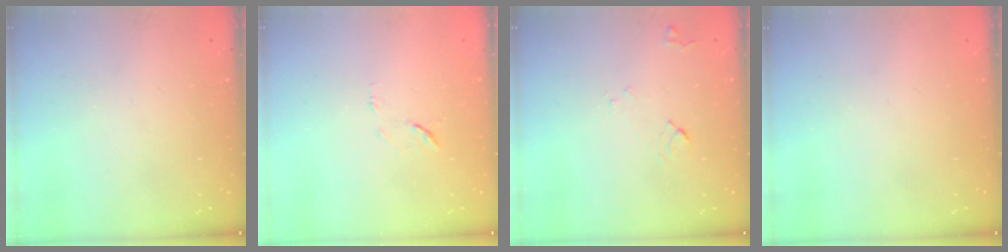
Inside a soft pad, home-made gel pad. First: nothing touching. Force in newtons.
{"total": 6.4, "press": 6.4, "slide": 0.6}
{"total": 8.0, "press": 7.9, "slide": 0.8}
{"total": 0.0}